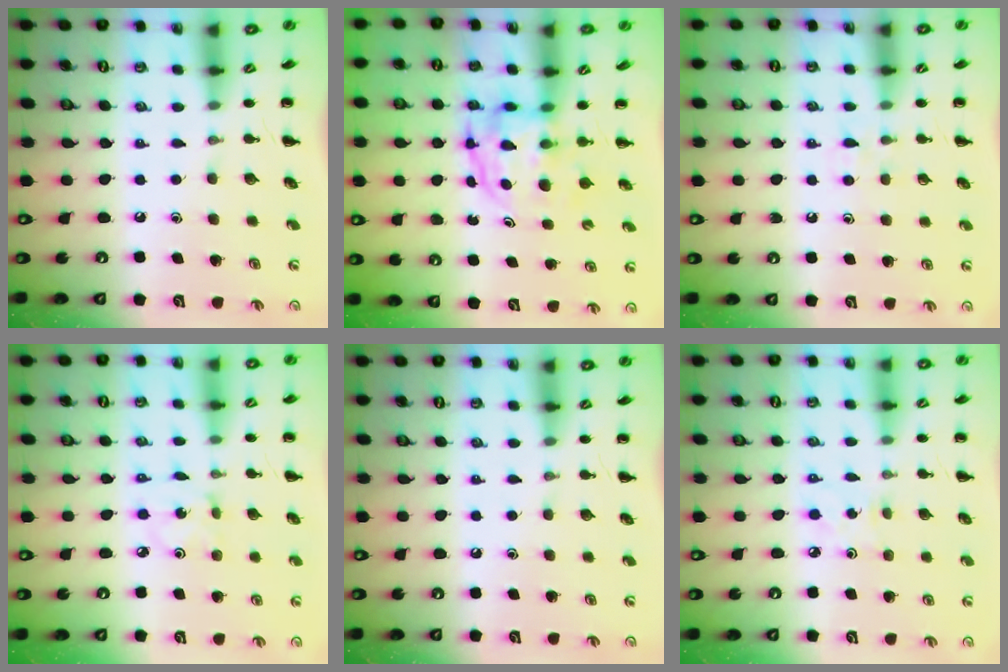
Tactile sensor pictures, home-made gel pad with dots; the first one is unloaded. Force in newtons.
{"total": 3.9, "press": 3.8, "slide": 0.3}
{"total": 4.1, "press": 3.9, "slide": 1.4}
{"total": 1.0, "press": 1.0, "slide": 0.2}
{"total": 0.0}
{"total": 2.7, "press": 2.5, "slide": 0.9}